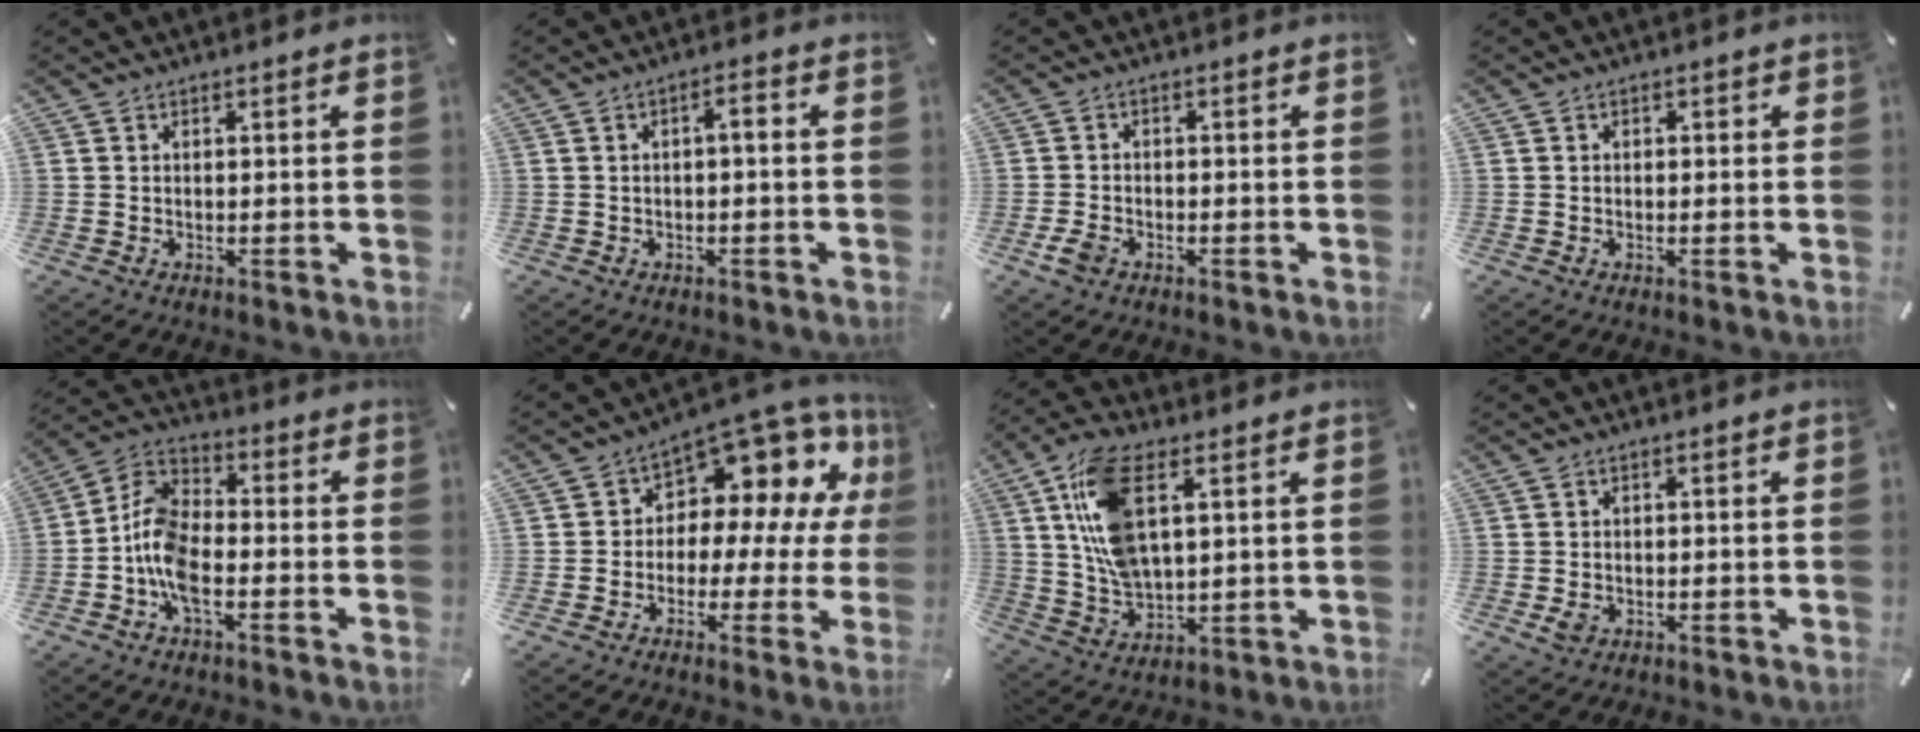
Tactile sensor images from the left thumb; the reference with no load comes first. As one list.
[{"total": 2.6, "force": [-1.0, 0.8, 2.2], "torque": [-0.039, 0.012, -0.022]}, {"total": 3.2, "force": [-1.6, 2.2, 1.8], "torque": [-0.043, 0.002, -0.032]}, {"total": 0.7, "force": [-0.2, 0.7, 0.2], "torque": [-0.004, 0.005, -0.005]}, {"total": 10.1, "force": [-4.4, 5.5, 7.2], "torque": [-0.170, 0.001, -0.088]}, {"total": 9.9, "force": [5.1, 6.2, 5.8], "torque": [-0.096, -0.056, 0.087]}, {"total": 14.1, "force": [4.5, 7.0, 11.4], "torque": [-0.252, -0.002, 0.084]}, {"total": 2.1, "force": [-0.6, 1.7, 1.1], "torque": [-0.026, -0.001, -0.012]}]